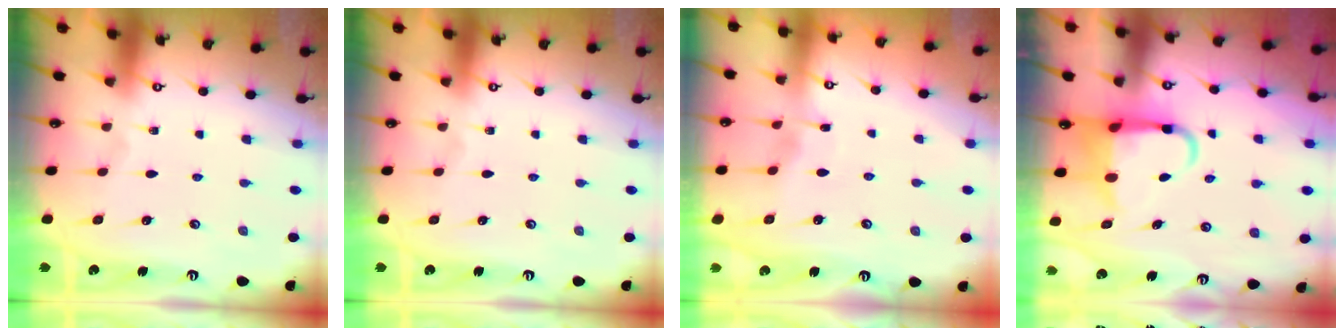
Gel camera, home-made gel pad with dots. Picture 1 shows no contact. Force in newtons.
{"total": 0.0}
{"total": 2.9, "press": 2.9, "slide": 0.3}
{"total": 6.6, "press": 6.6, "slide": 1.1}